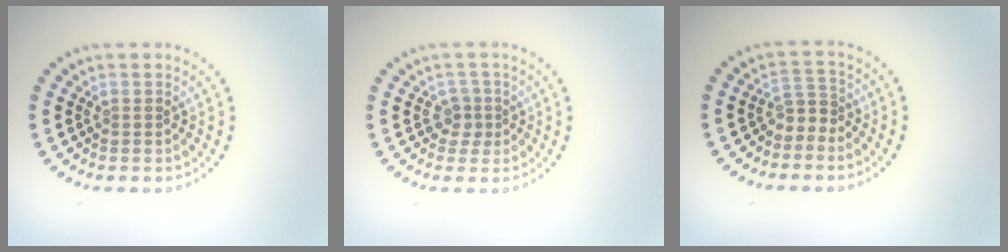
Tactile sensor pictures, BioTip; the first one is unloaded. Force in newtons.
{"total": 1.6, "press": 1.3, "slide": 1.0}
{"total": 2.0, "press": 1.3, "slide": 1.5}